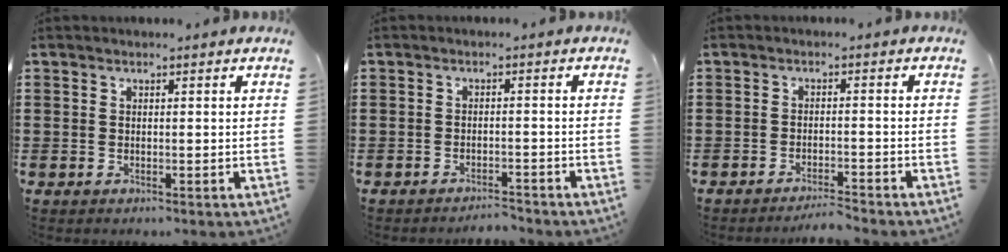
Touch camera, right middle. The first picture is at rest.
{"total": 2.2, "force": [-2.2, 0.0, 0.2], "torque": [-0.008, 0.002, -0.046]}
{"total": 2.7, "force": [-2.6, -0.1, 0.5], "torque": [-0.011, 0.001, -0.053]}